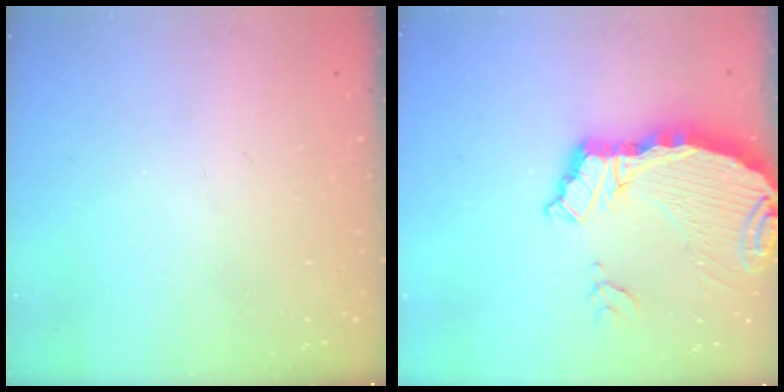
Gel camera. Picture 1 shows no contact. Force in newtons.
{"total": 7.5, "press": 7.5, "slide": 0.7}